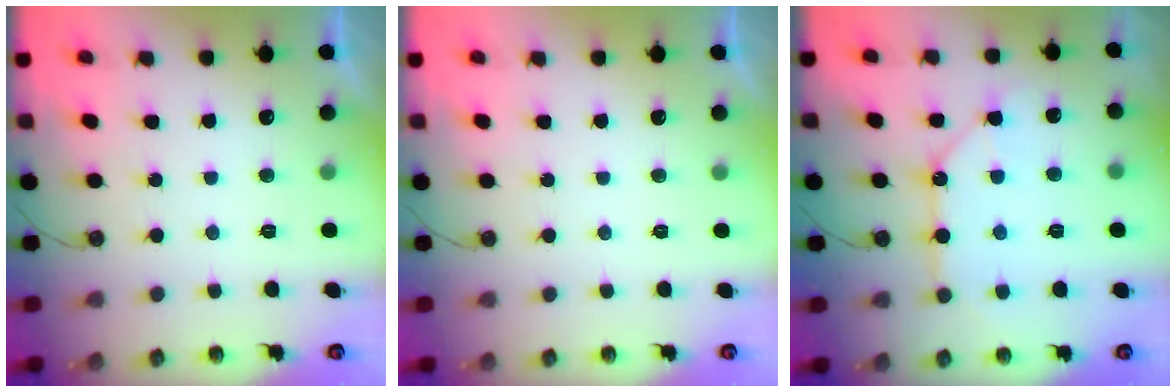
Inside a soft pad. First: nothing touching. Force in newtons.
{"total": 0.0}
{"total": 10.0, "press": 9.9, "slide": 1.0}